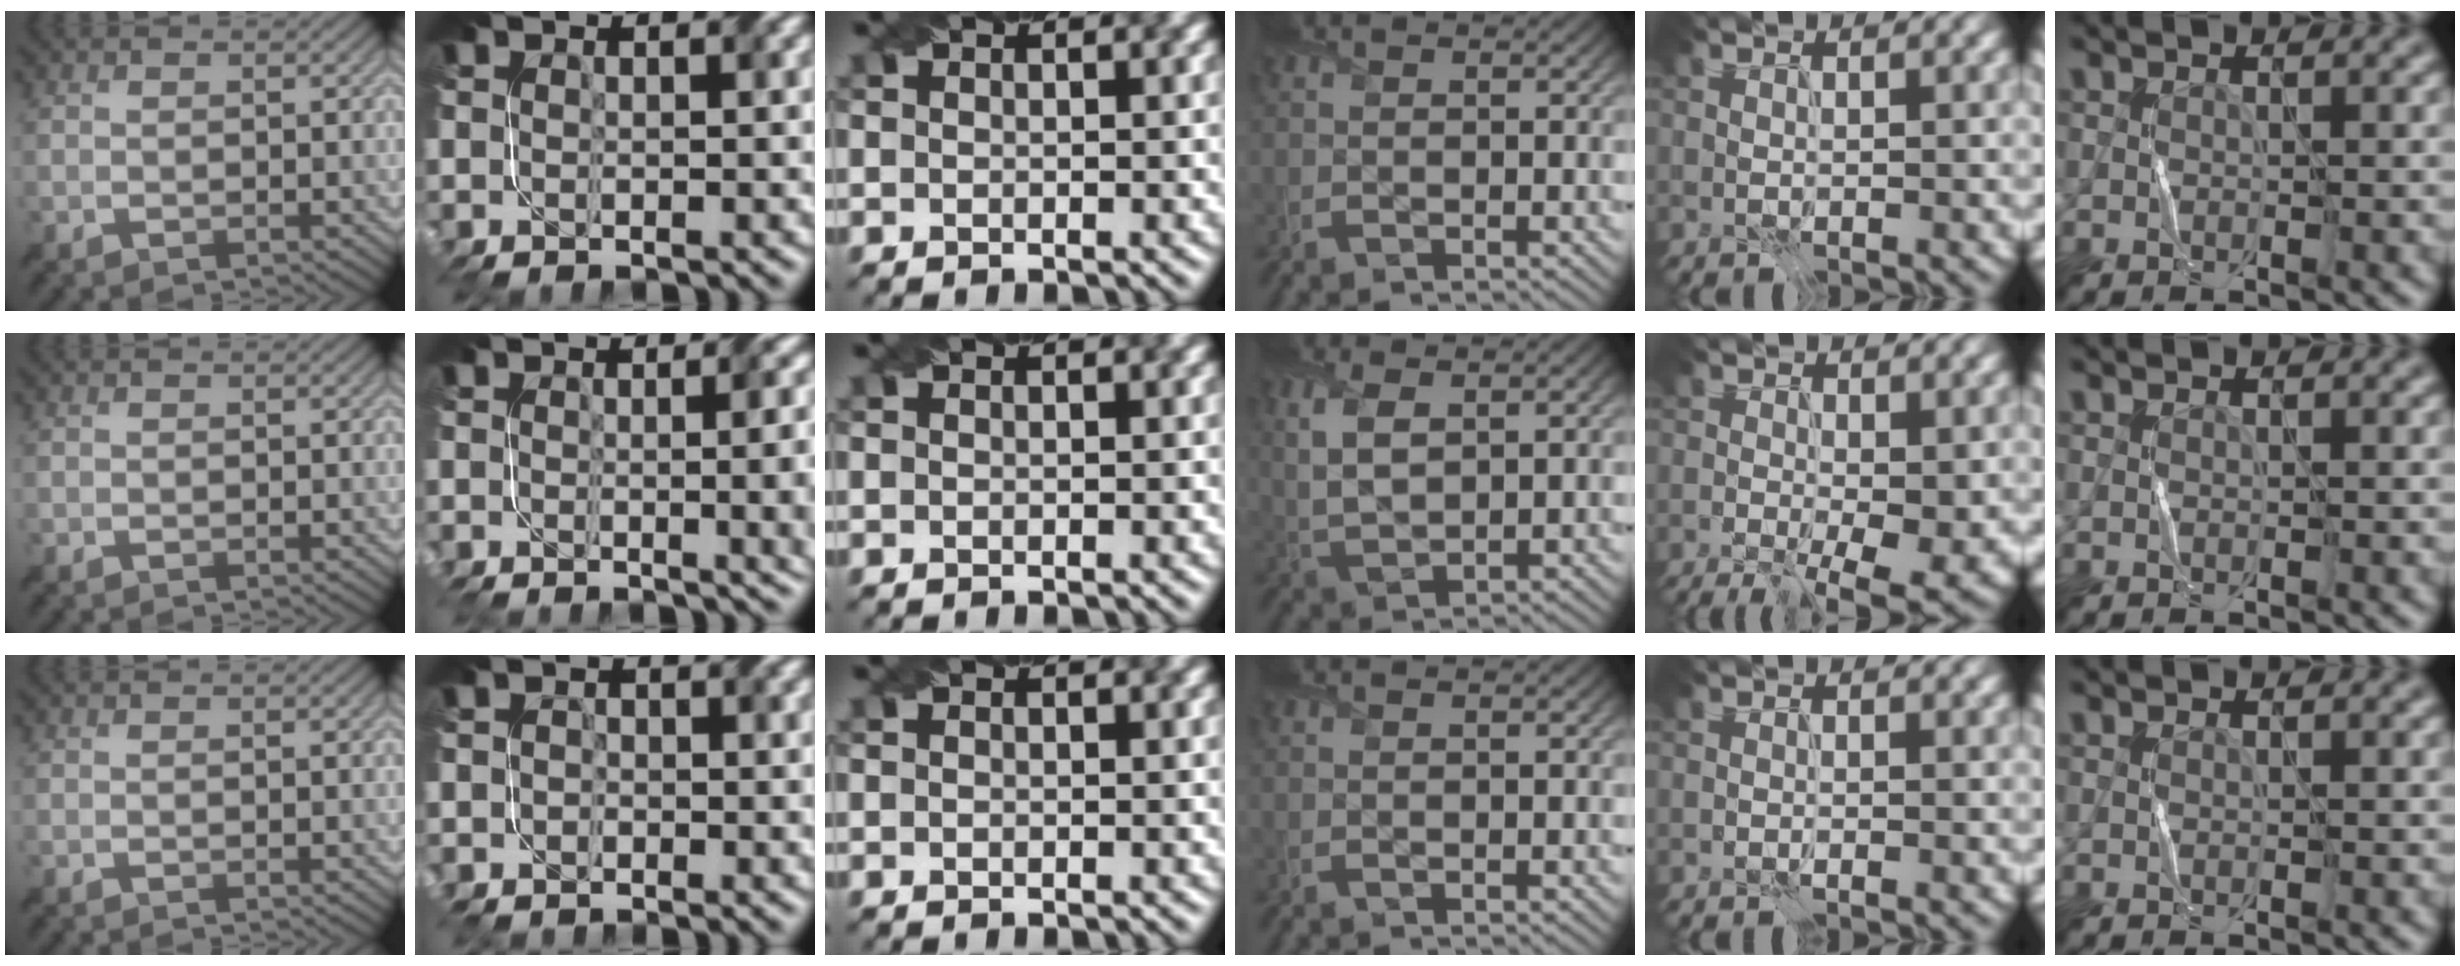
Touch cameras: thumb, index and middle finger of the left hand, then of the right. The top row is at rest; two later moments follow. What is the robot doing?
{"motion": "fold", "object": "bubble wrap"}